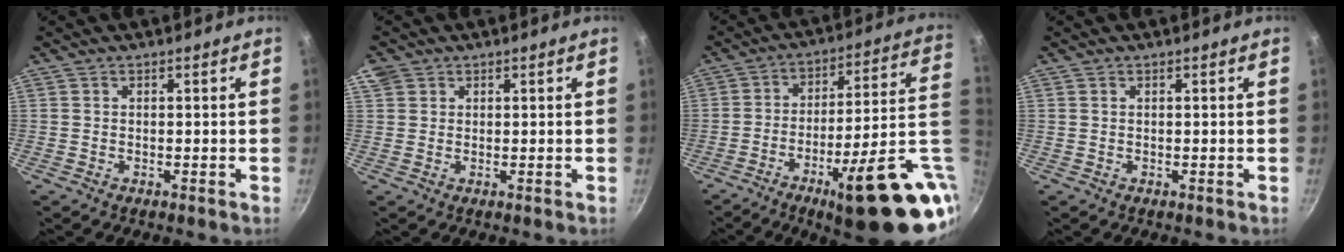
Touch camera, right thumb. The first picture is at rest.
{"total": 2.9, "force": [1.5, 2.3, 0.9], "torque": [-0.010, 0.003, 0.028]}
{"total": 24.9, "force": [-7.6, 5.8, 23.0], "torque": [-0.274, 0.021, -0.103]}
{"total": 0.0}